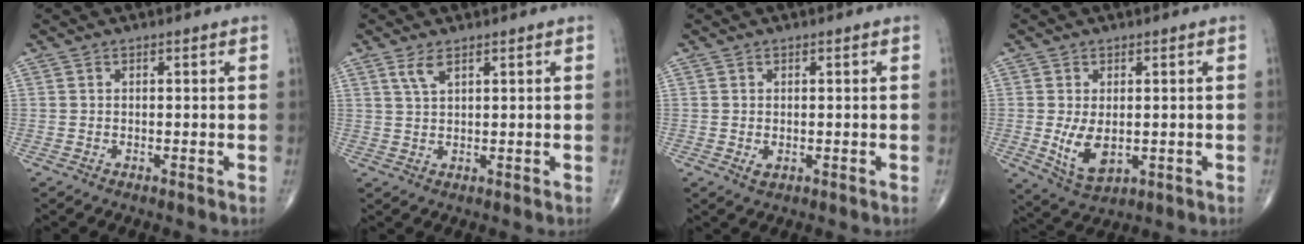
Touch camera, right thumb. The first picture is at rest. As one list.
[{"total": 2.8, "force": [1.7, 0.9, 2.0], "torque": [-0.044, -0.003, 0.040]}, {"total": 1.3, "force": [-0.2, 0.8, 1.0], "torque": [-0.016, -0.003, 0.001]}, {"total": 6.8, "force": [-0.6, 3.8, 5.6], "torque": [-0.098, -0.016, 0.004]}]